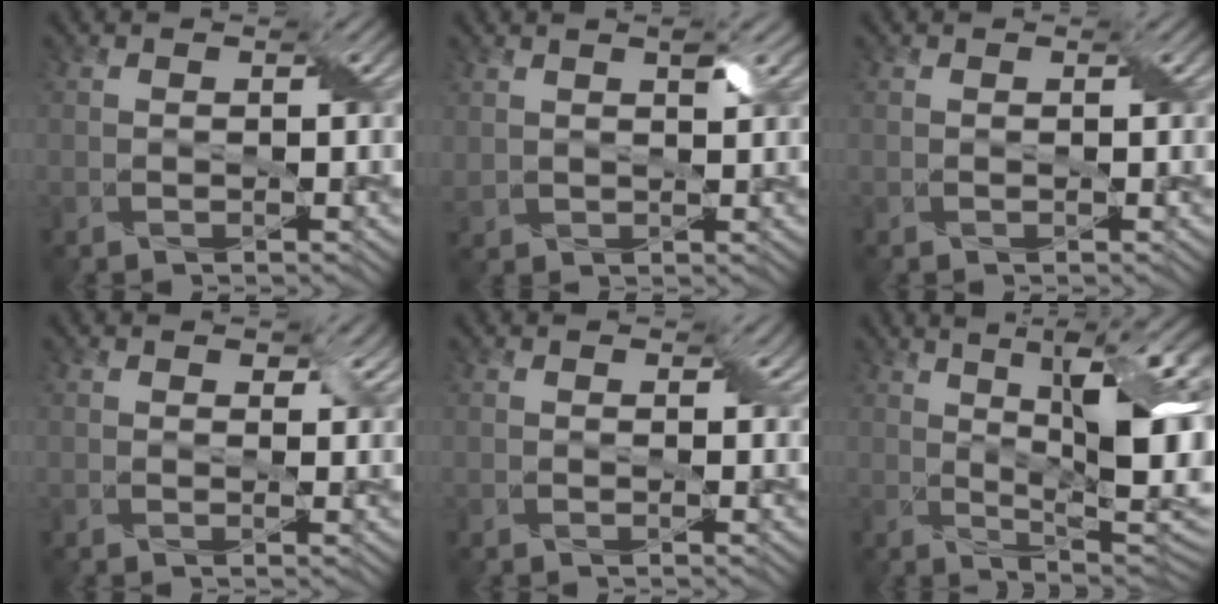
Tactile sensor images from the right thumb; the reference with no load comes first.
{"total": 3.3, "force": [1.8, 1.7, 2.2], "torque": [-0.054, 0.001, 0.037]}
{"total": 0.0}
{"total": 2.6, "force": [1.6, 1.4, 1.6], "torque": [-0.026, -0.004, 0.028]}
{"total": 1.4, "force": [0.8, 0.8, 0.9], "torque": [-0.013, -0.003, 0.015]}
{"total": 16.7, "force": [4.0, 5.3, 15.3], "torque": [-0.223, 0.026, 0.065]}